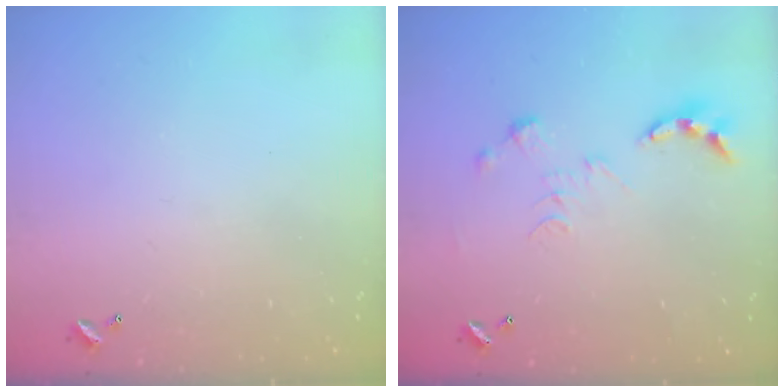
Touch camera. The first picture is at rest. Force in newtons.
{"total": 0.0}